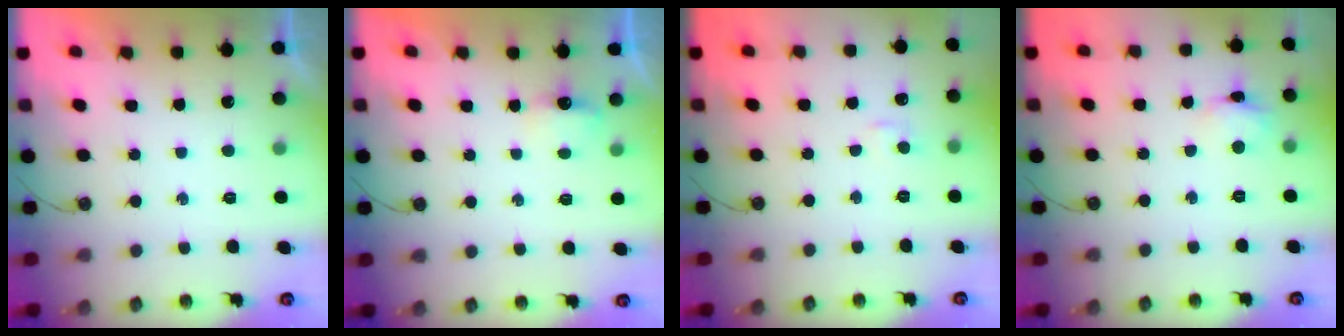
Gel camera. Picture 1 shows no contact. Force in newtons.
{"total": 3.0, "press": 3.0, "slide": 0.5}
{"total": 3.1, "press": 3.0, "slide": 0.4}
{"total": 4.5, "press": 4.5, "slide": 0.4}